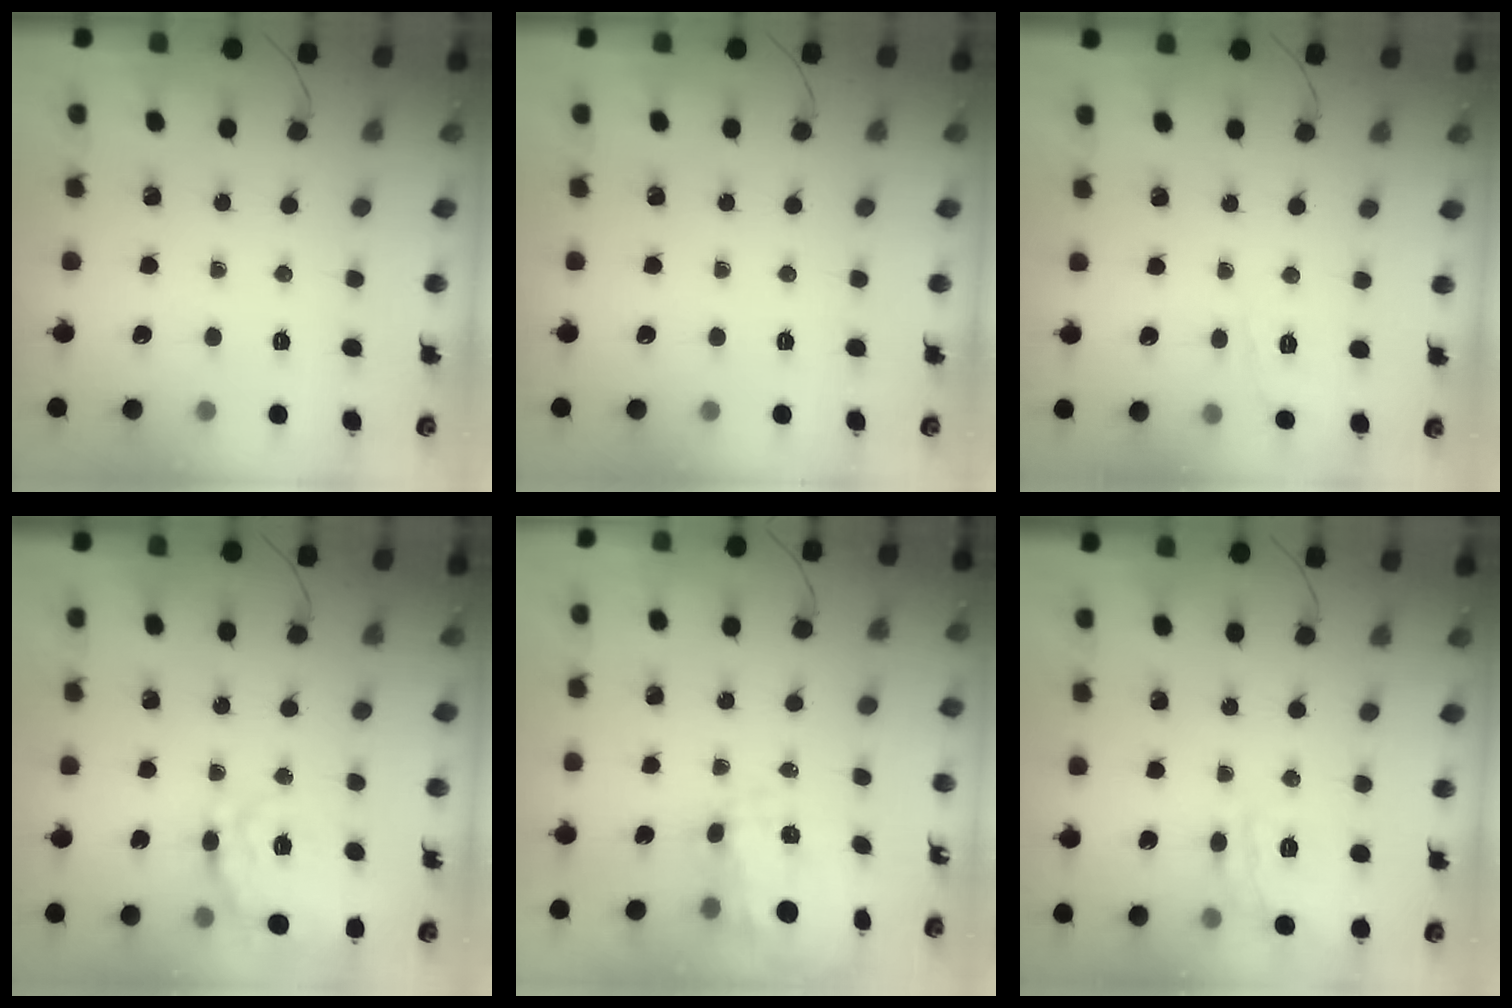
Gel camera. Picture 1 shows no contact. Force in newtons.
{"total": 0.0}
{"total": 7.1, "press": 6.8, "slide": 1.8}
{"total": 21.2, "press": 21.0, "slide": 2.9}
{"total": 9.3, "press": 9.2, "slide": 1.4}
{"total": 12.4, "press": 12.4, "slide": 0.5}